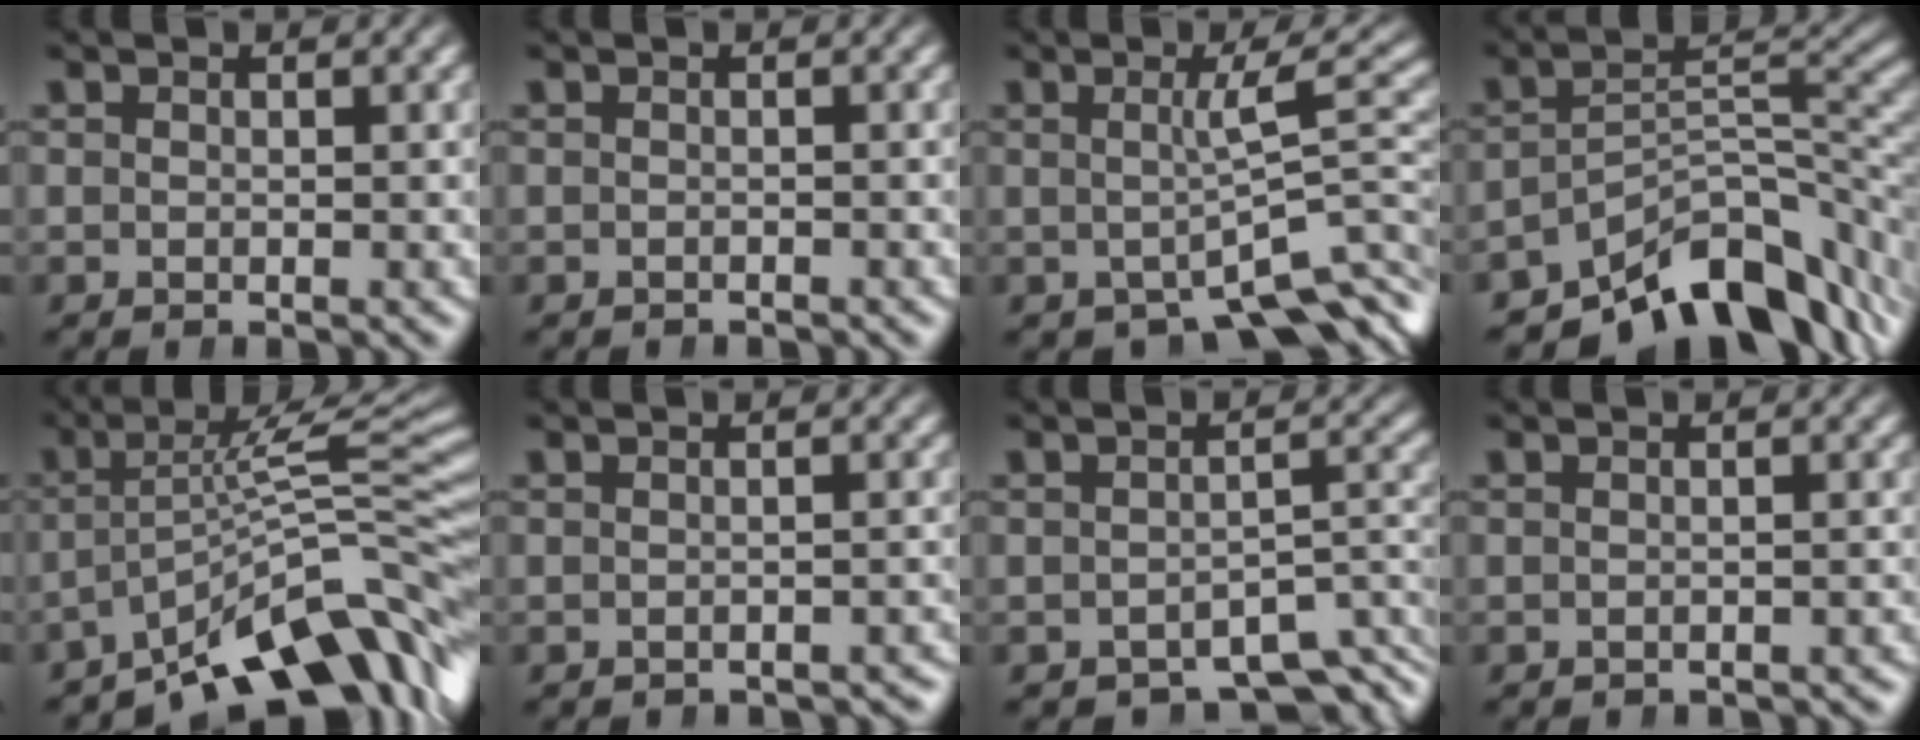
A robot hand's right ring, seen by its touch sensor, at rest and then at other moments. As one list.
[{"total": 0.8, "force": [-0.8, -0.1, -0.1], "torque": [0.004, -0.003, -0.011]}, {"total": 7.2, "force": [-3.1, 2.5, 6.0], "torque": [-0.068, -0.018, -0.032]}, {"total": 12.7, "force": [-7.0, 6.0, 8.8], "torque": [-0.102, -0.027, -0.099]}, {"total": 14.3, "force": [-7.1, 5.2, 11.2], "torque": [-0.140, -0.020, -0.085]}, {"total": 2.2, "force": [-2.2, 0.1, 0.2], "torque": [0.001, -0.006, -0.031]}, {"total": 7.7, "force": [-5.8, 3.1, 4.0], "torque": [-0.017, -0.013, -0.080]}, {"total": 1.9, "force": [-1.9, 0.0, 0.0], "torque": [0.003, -0.005, -0.026]}]